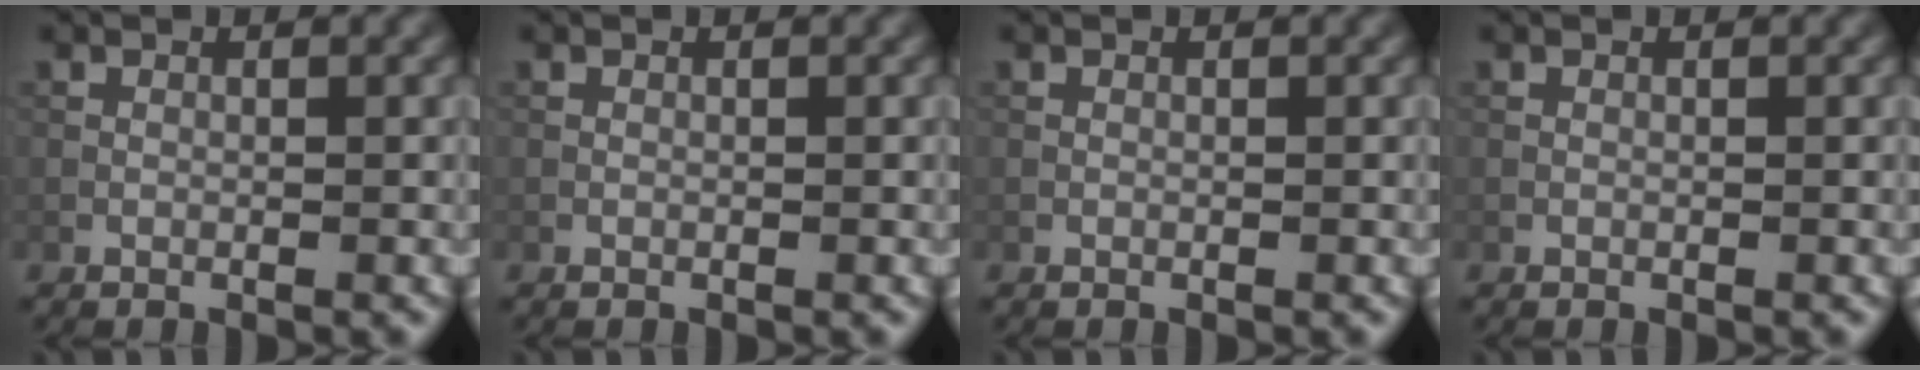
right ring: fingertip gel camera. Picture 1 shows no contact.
{"total": 0.0}
{"total": 0.0}
{"total": 0.0}